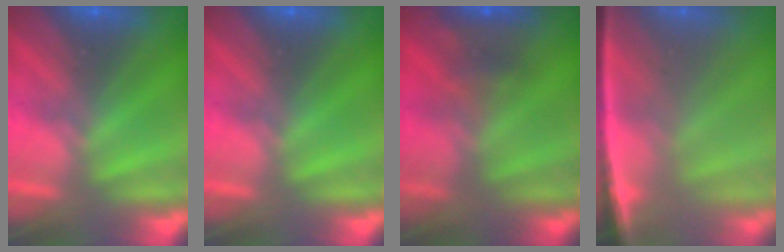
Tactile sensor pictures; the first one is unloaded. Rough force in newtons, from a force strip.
{"total": 0.0}
{"total": 4.9}
{"total": 6.5}